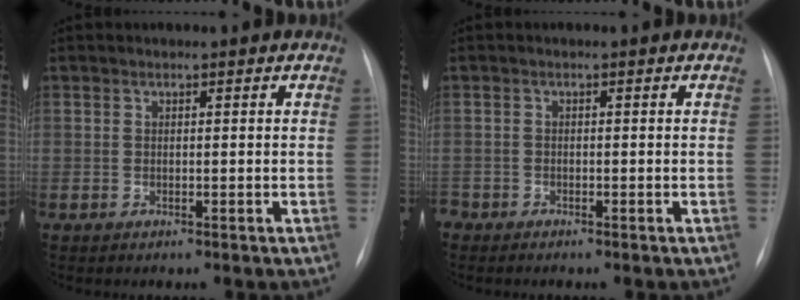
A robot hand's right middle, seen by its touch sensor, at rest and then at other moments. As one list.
[{"total": 1.5, "force": [-1.4, 0.7, 0.1], "torque": [-0.002, 0.000, -0.022]}]